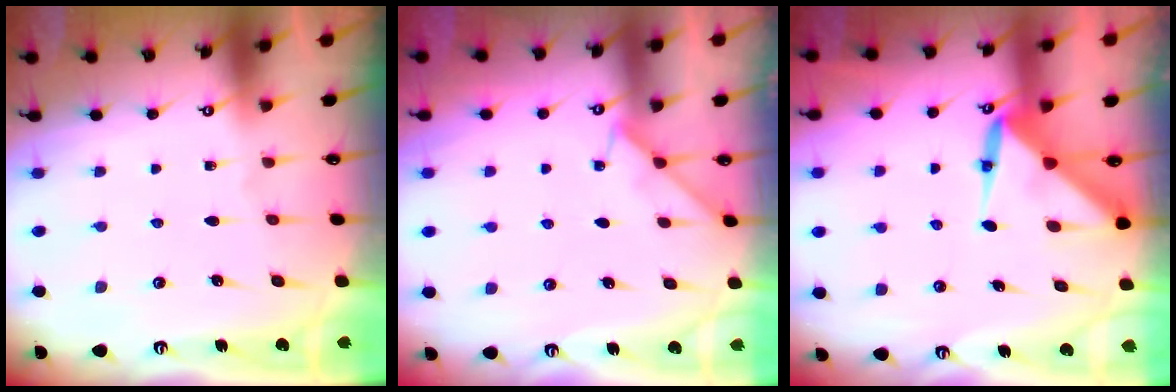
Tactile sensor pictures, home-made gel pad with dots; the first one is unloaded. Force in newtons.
{"total": 4.3, "press": 4.3, "slide": 0.6}
{"total": 5.9, "press": 5.9, "slide": 0.5}